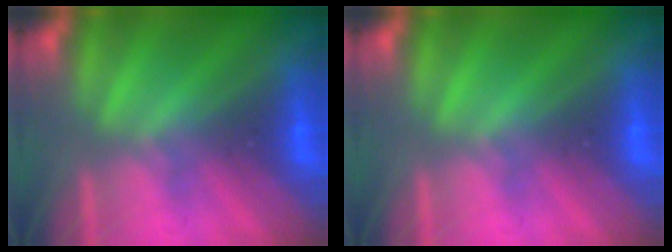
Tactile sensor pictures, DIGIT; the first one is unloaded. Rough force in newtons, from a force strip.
{"total": 0.0}